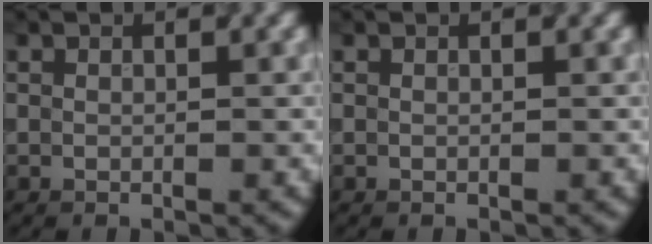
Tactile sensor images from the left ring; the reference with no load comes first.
{"total": 0.0}